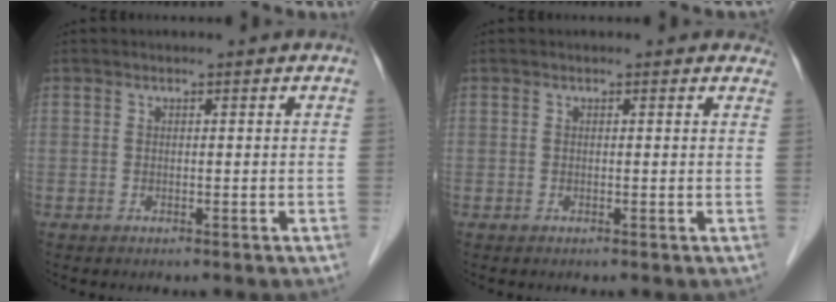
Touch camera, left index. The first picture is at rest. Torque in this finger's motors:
{"motor_torque": [1.01, -1.13, 0.04, 0.00]}